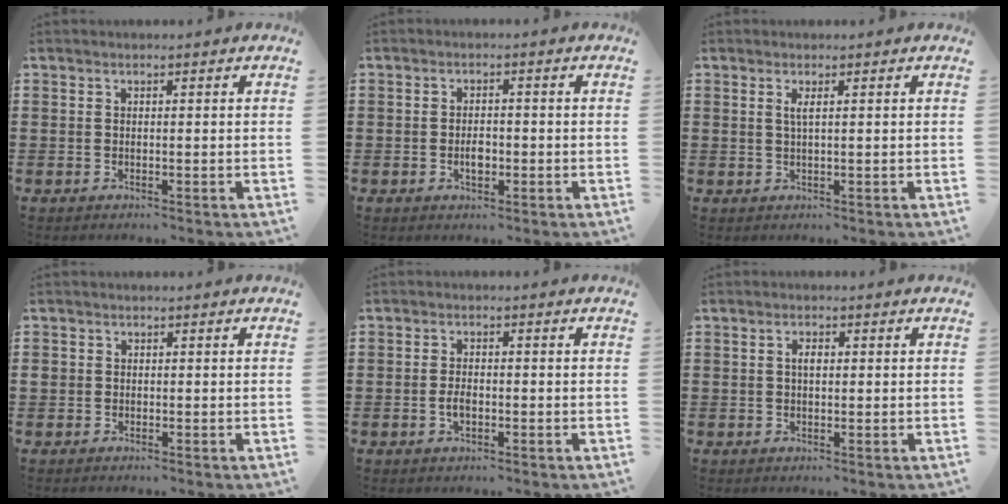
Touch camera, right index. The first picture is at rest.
{"total": 2.6, "force": [-0.7, 1.3, 2.1], "torque": [-0.040, 0.002, -0.011]}
{"total": 1.4, "force": [0.5, 0.1, 1.3], "torque": [-0.027, 0.001, 0.008]}
{"total": 1.0, "force": [-0.2, 1.0, 0.2], "torque": [-0.007, 0.005, -0.006]}
{"total": 2.3, "force": [-0.6, 1.2, 1.8], "torque": [-0.035, 0.003, -0.012]}
{"total": 1.7, "force": [0.3, 0.8, 1.4], "torque": [-0.029, 0.007, 0.003]}